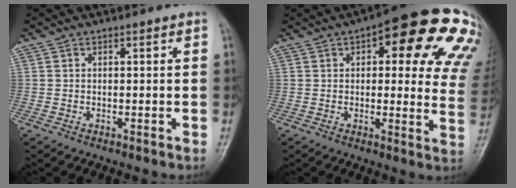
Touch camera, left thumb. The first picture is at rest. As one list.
[{"total": 22.0, "force": [10.4, 8.2, 17.5], "torque": [-0.169, -0.012, 0.110]}]